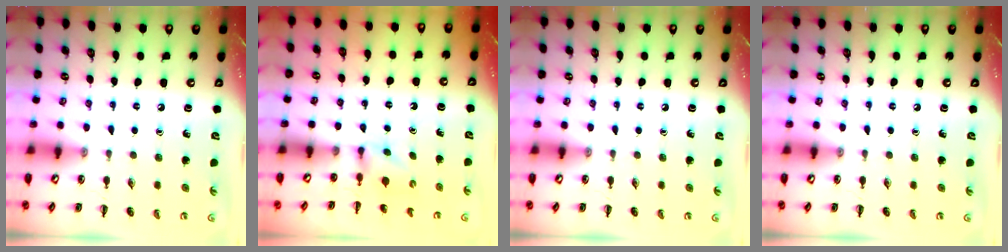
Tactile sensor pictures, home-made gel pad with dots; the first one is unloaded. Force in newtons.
{"total": 2.5, "press": 2.3, "slide": 0.9}
{"total": 0.0}
{"total": 0.0}